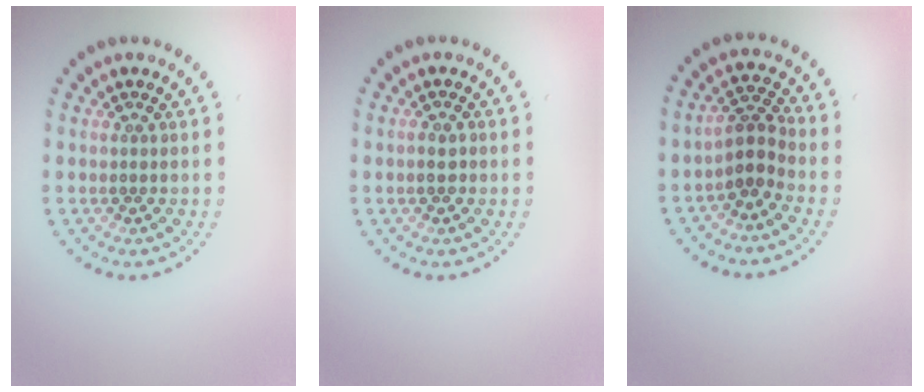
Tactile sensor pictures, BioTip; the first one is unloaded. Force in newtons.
{"total": 1.1, "press": 1.1, "slide": 0.2}
{"total": 2.5, "press": 1.9, "slide": 1.7}